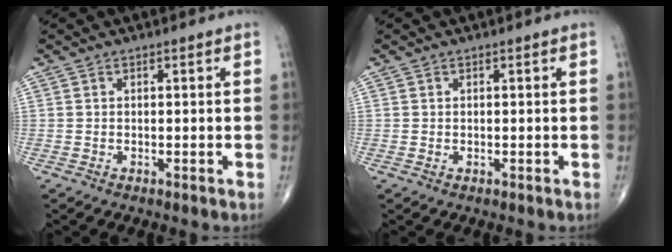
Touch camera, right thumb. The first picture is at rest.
{"total": 0.0}